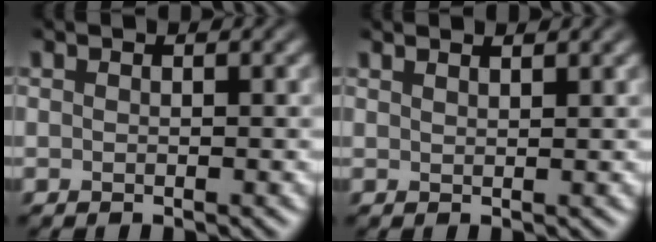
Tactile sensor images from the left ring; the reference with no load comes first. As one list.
[{"total": 1.0, "force": [1.0, -0.2, 0.1], "torque": [-0.008, -0.002, 0.020]}]